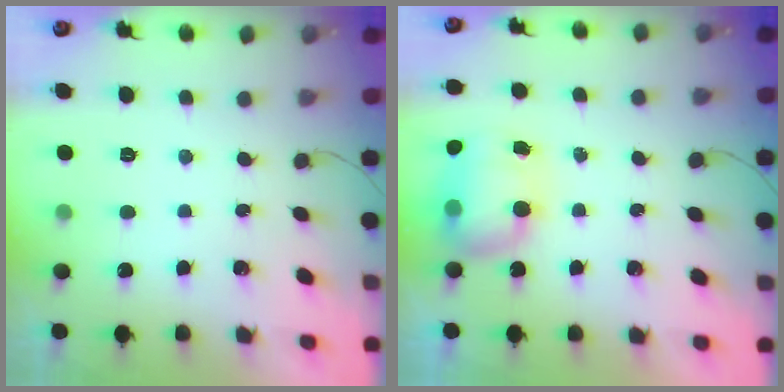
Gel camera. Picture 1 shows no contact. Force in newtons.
{"total": 11.8, "press": 9.3, "slide": 7.3}